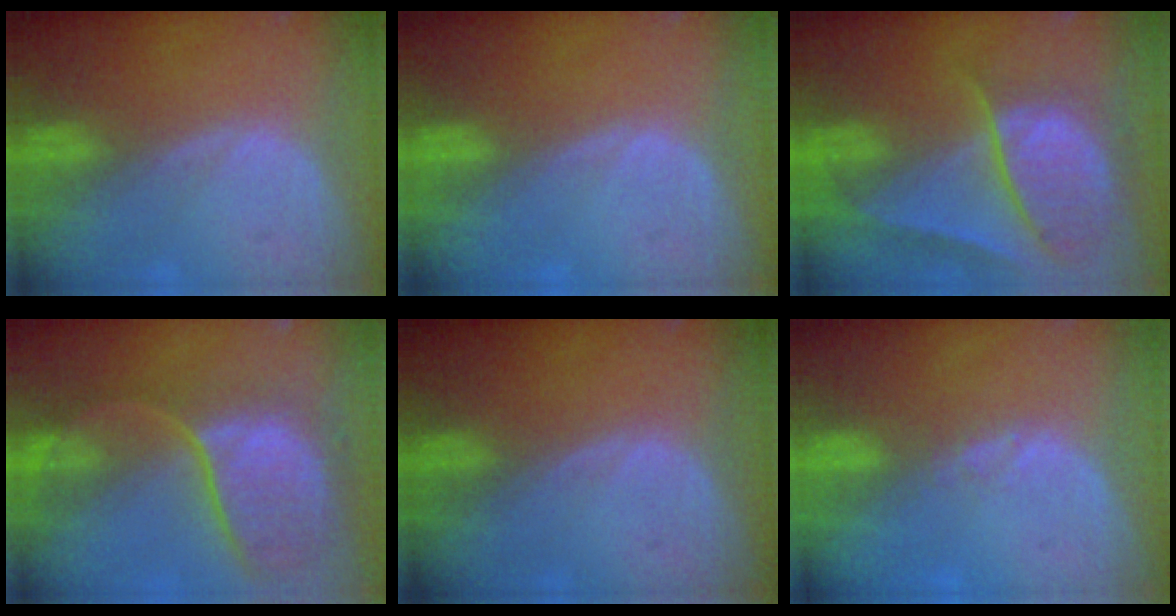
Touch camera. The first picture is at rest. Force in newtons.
{"total": 0.0}
{"total": 10.2, "press": 8.4, "slide": 5.7}
{"total": 11.3, "press": 9.9, "slide": 5.5}
{"total": 0.0}
{"total": 0.9, "press": 0.8, "slide": 0.5}